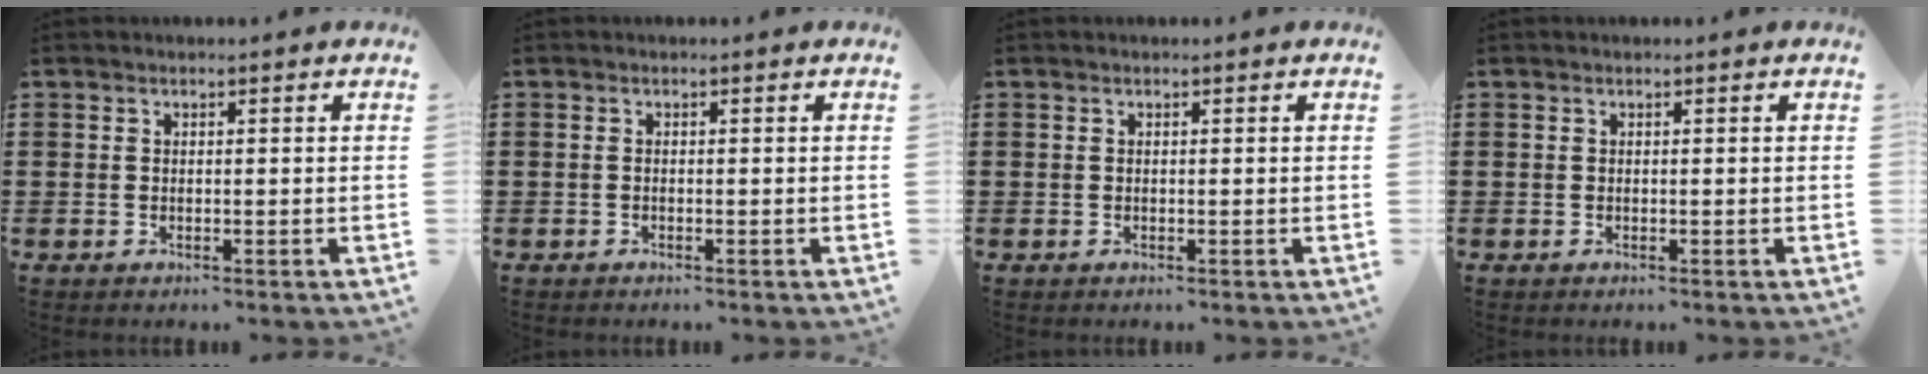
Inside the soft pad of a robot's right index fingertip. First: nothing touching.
{"total": 0.0}
{"total": 0.0}
{"total": 0.0}